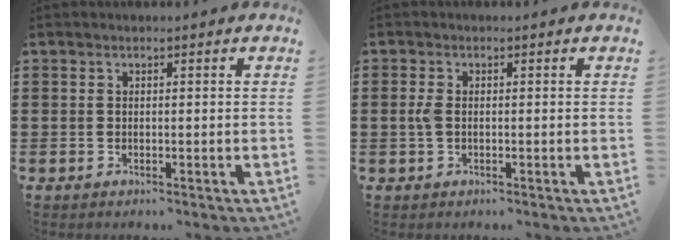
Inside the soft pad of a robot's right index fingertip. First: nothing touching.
{"total": 2.1, "force": [-0.1, 1.0, 1.8], "torque": [-0.051, -0.003, -0.009]}